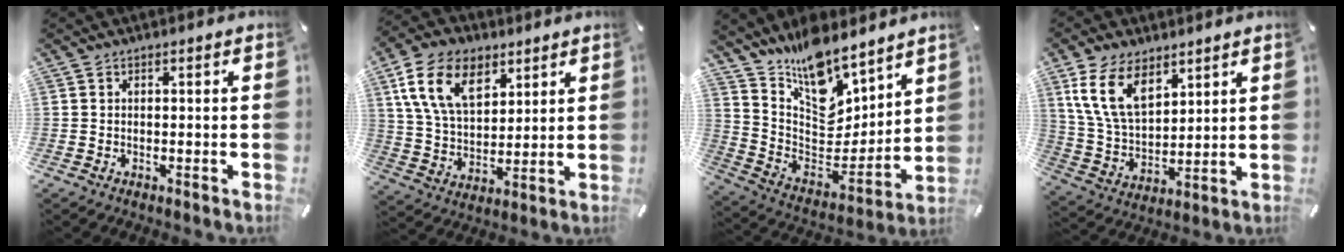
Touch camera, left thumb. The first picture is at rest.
{"total": 14.7, "force": [7.3, 9.3, 8.7], "torque": [-0.195, -0.009, 0.137]}
{"total": 14.5, "force": [11.3, 7.4, 5.3], "torque": [-0.091, -0.116, 0.207]}
{"total": 13.2, "force": [7.2, 7.9, 7.7], "torque": [-0.191, -0.023, 0.133]}